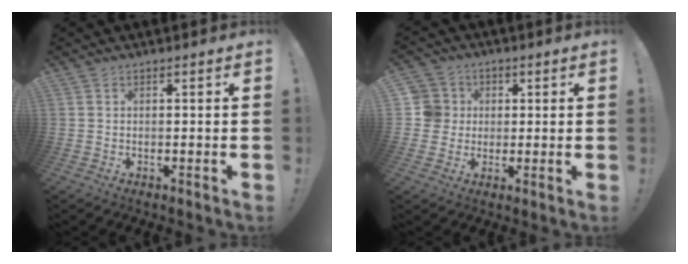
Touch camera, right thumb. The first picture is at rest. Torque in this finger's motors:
{"motor_torque": [0.30, 0.04, 0.00, -0.20, 0.00]}